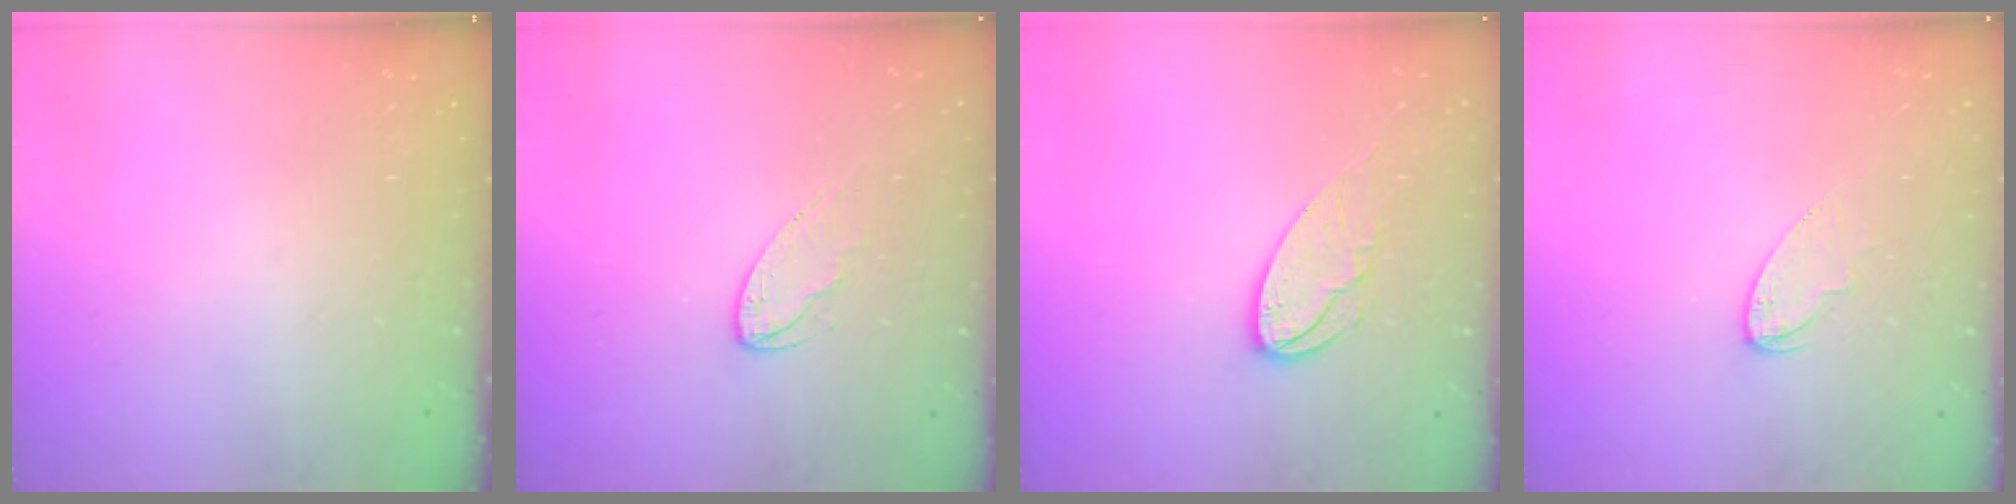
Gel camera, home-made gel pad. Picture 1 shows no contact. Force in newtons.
{"total": 5.0, "press": 4.9, "slide": 0.5}
{"total": 10.1, "press": 10.1, "slide": 0.6}
{"total": 5.3, "press": 5.3, "slide": 0.5}